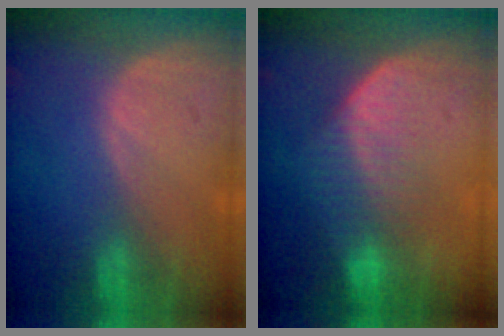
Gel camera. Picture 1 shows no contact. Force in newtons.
{"total": 7.2, "press": 6.1, "slide": 3.8}